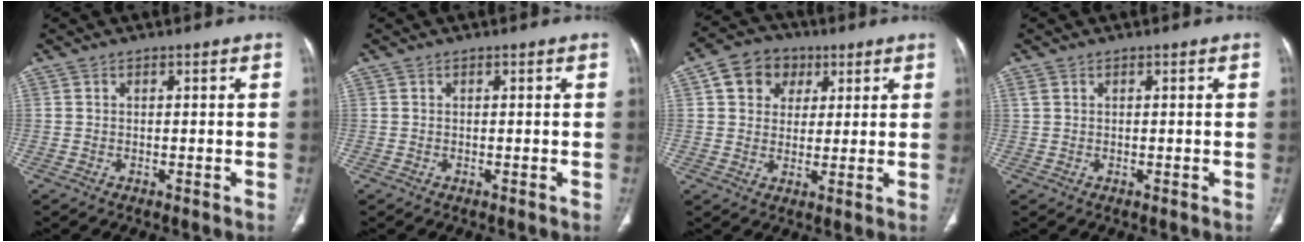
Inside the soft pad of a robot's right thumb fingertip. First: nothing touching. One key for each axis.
{"total": 0.0}
{"total": 8.6, "fx": 3.2, "fy": 7.1, "fz": 3.5, "tx": -0.026, "ty": -0.002, "tz": 0.045}
{"total": 0.7, "fx": 0.3, "fy": 0.6, "fz": 0.3, "tx": -0.007, "ty": 0.007, "tz": 0.009}